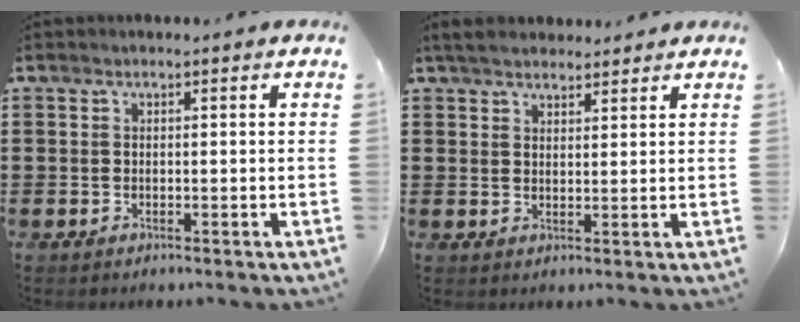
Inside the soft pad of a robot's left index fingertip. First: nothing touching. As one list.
[{"total": 3.3, "force": [3.1, 0.9, 0.9], "torque": [-0.025, 0.000, 0.058]}]